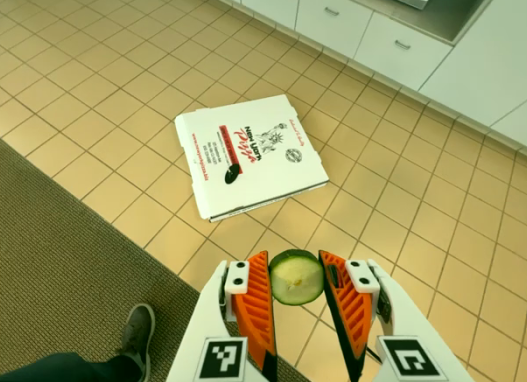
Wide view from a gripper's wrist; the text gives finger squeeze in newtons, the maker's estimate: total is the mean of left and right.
{"total": 7.9, "left": 7.7, "right": 8.2}